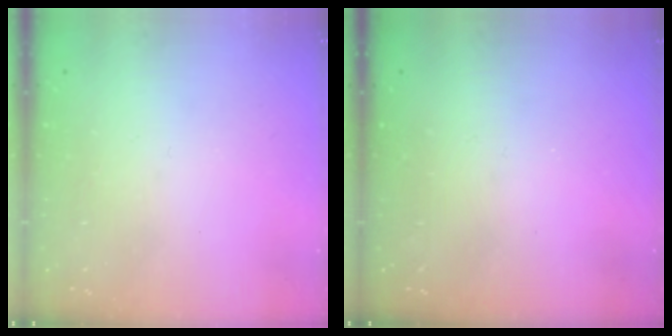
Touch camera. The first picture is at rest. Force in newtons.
{"total": 0.0}